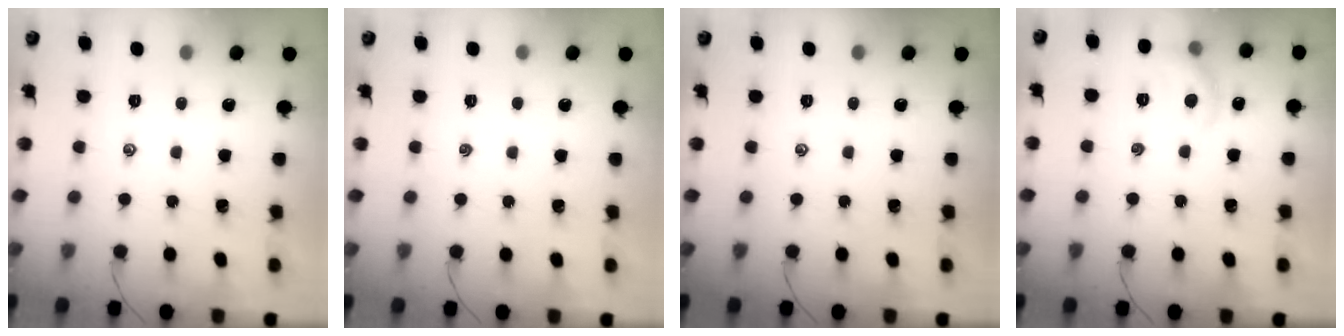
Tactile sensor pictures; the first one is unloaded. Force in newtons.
{"total": 0.0}
{"total": 0.0}
{"total": 7.5, "press": 7.4, "slide": 1.1}